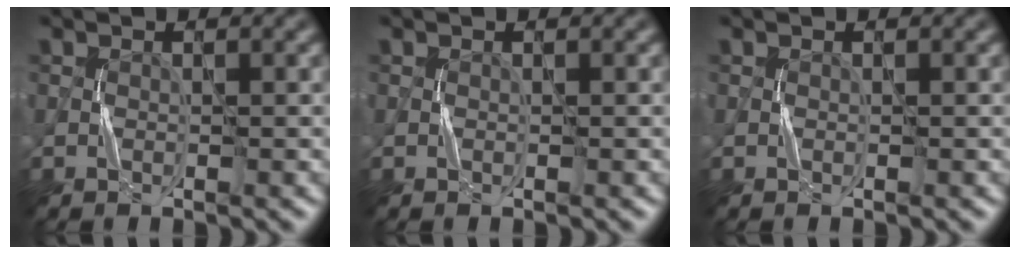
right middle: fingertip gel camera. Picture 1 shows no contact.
{"total": 0.0}
{"total": 0.0}